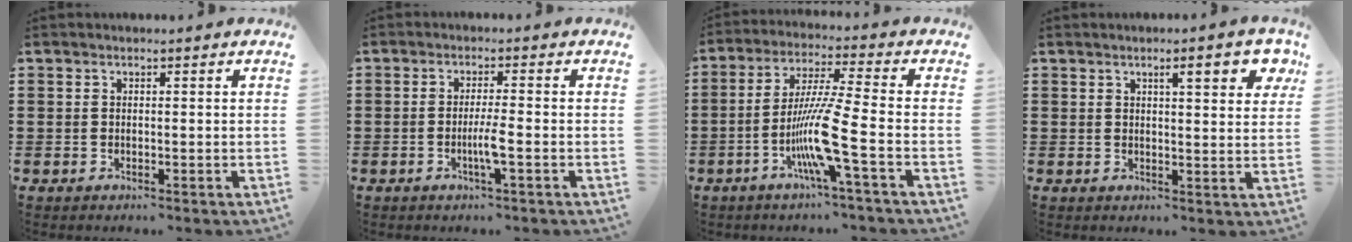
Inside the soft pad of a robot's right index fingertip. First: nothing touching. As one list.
[{"total": 3.4, "force": [-1.1, 0.0, 3.3], "torque": [-0.065, -0.007, -0.024]}, {"total": 10.4, "force": [-3.8, -0.2, 9.6], "torque": [-0.203, -0.018, -0.082]}, {"total": 5.5, "force": [2.7, 1.2, 4.7], "torque": [-0.065, -0.004, 0.038]}]